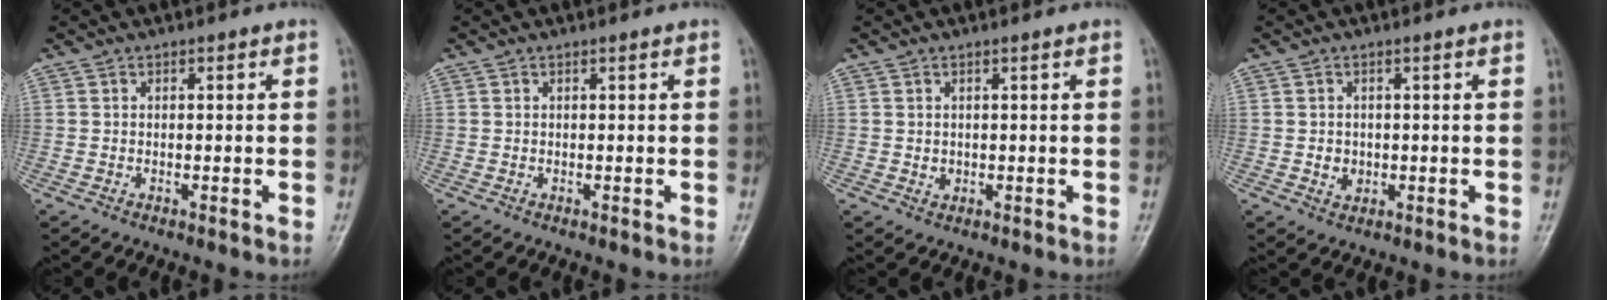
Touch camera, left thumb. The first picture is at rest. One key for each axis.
{"total": 0.0}
{"total": 1.2, "fx": 0.5, "fy": 0.7, "fz": 0.8, "tx": -0.008, "ty": -0.004, "tz": 0.013}
{"total": 2.2, "fx": 0.1, "fy": 1.8, "fz": 1.3, "tx": -0.013, "ty": 0.000, "tz": 0.006}